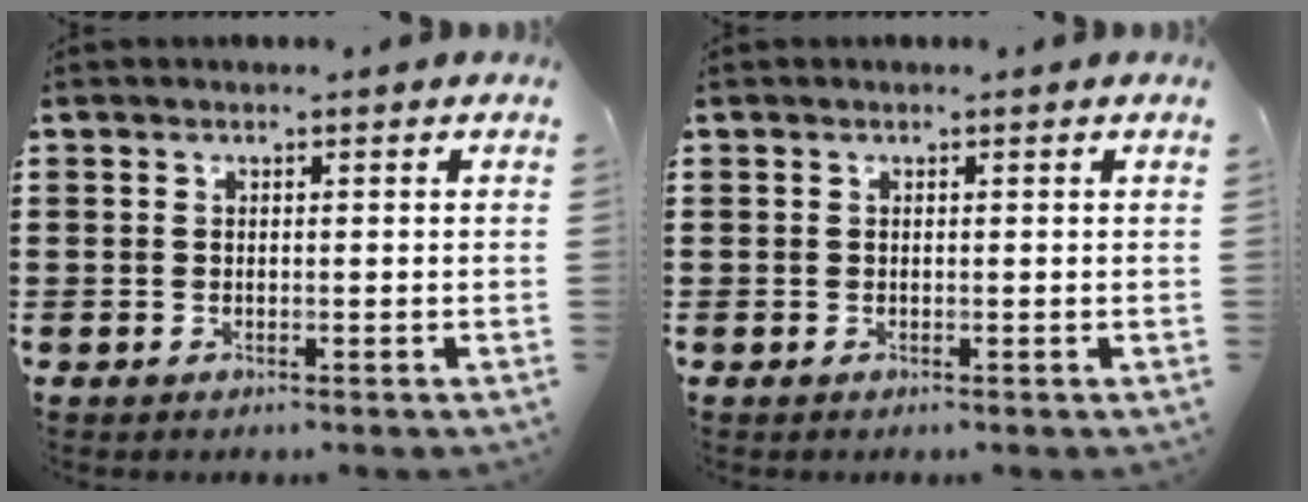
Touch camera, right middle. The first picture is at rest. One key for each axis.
{"total": 0.0}